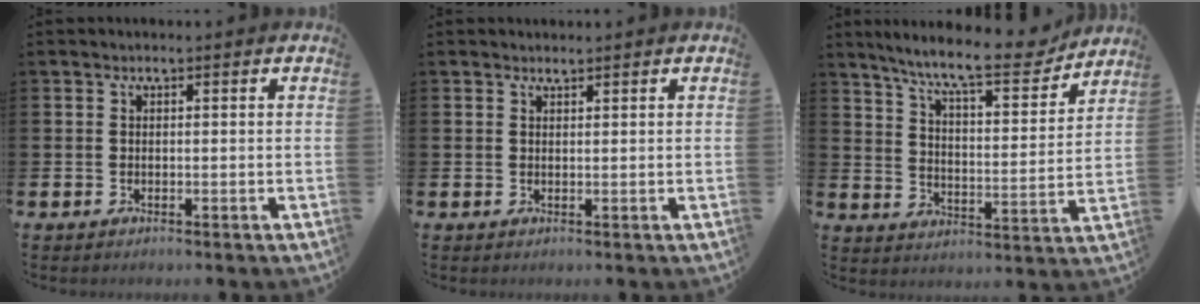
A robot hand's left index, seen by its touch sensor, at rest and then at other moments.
{"total": 1.0, "force": [0.9, 0.1, 0.0], "torque": [0.013, -0.005, 0.015]}
{"total": 10.6, "force": [9.4, 1.5, 4.8], "torque": [-0.114, -0.055, 0.158]}